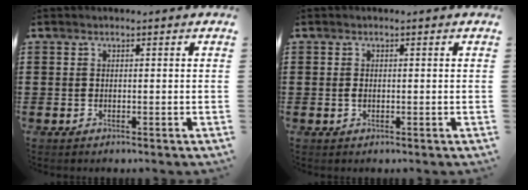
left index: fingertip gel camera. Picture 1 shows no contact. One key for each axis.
{"total": 0.9, "fx": 0.0, "fy": 0.4, "fz": 0.8, "tx": -0.017, "ty": 0.000, "tz": 0.000}